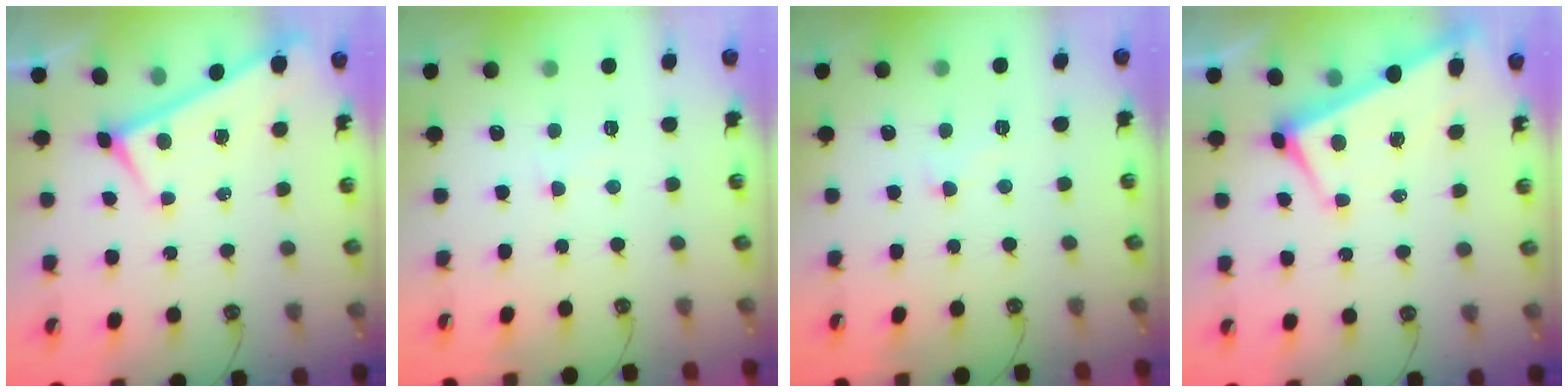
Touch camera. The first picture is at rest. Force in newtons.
{"total": 1.4, "press": 1.2, "slide": 0.7}
{"total": 2.9, "press": 2.8, "slide": 0.6}
{"total": 2.7, "press": 2.5, "slide": 0.9}